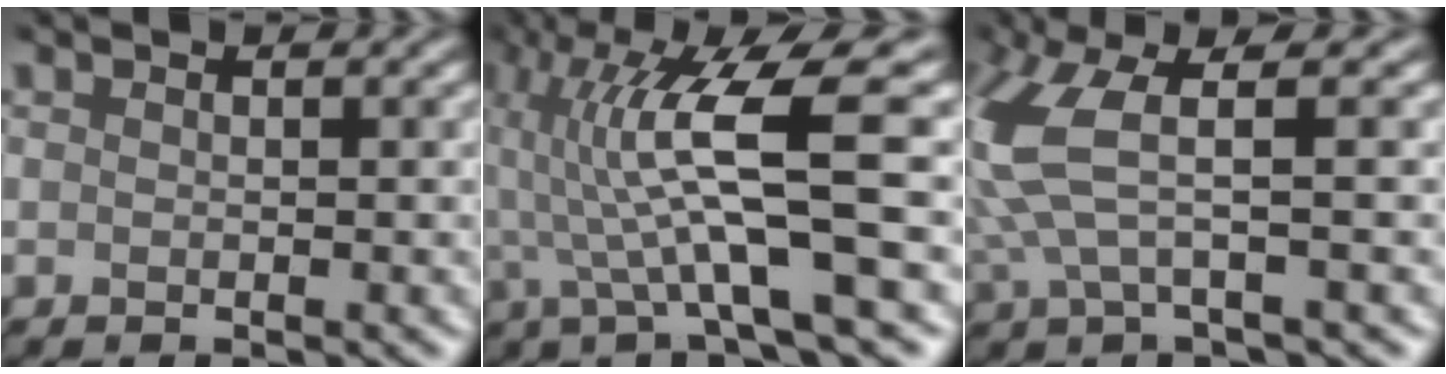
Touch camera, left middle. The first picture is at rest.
{"total": 8.1, "force": [-0.6, 0.9, 8.0], "torque": [-0.167, 0.016, -0.006]}
{"total": 5.4, "force": [1.3, 1.1, 5.1], "torque": [-0.157, 0.000, 0.035]}